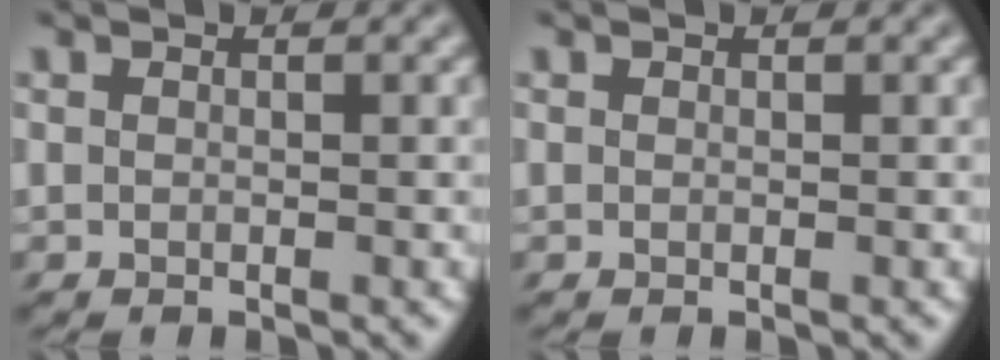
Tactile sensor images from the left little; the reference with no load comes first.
{"total": 0.0}